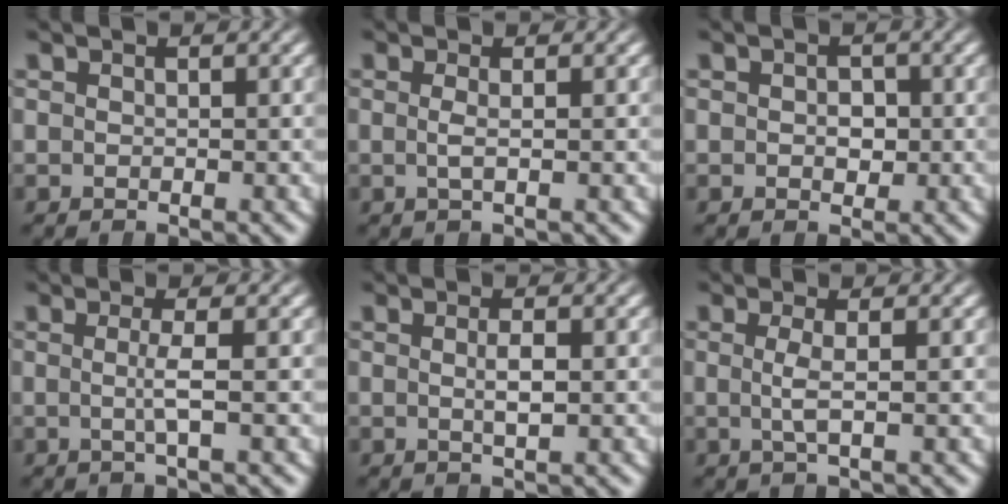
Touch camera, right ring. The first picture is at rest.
{"total": 1.1, "force": [-0.3, -0.6, 0.9], "torque": [-0.029, -0.013, 0.000]}
{"total": 1.2, "force": [-0.2, 1.0, 0.6], "torque": [-0.009, -0.003, -0.003]}
{"total": 1.9, "force": [-0.3, -0.9, 1.6], "torque": [-0.040, -0.008, -0.004]}
{"total": 1.4, "force": [-0.1, -0.3, 1.3], "torque": [-0.029, -0.006, -0.002]}
{"total": 1.7, "force": [-0.1, -0.5, 1.6], "torque": [-0.038, -0.012, 0.004]}